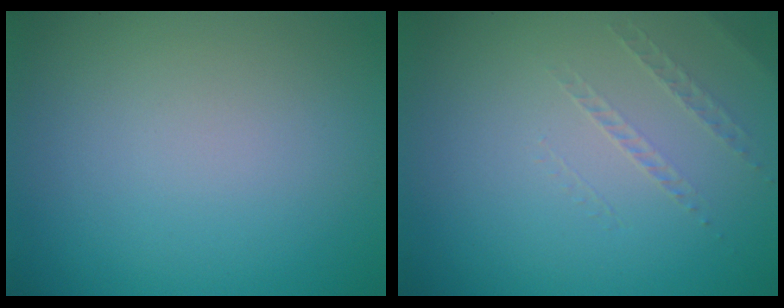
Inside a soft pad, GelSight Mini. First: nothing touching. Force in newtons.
{"total": 1.0, "press": 0.4, "slide": 0.9}